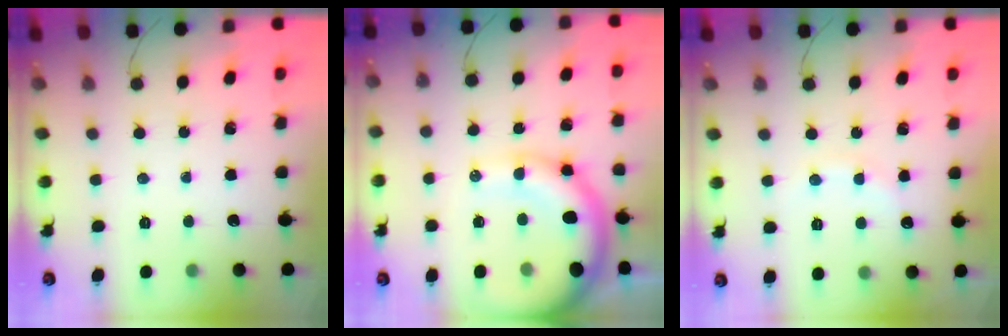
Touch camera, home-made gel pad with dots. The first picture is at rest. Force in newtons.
{"total": 15.8, "press": 15.5, "slide": 3.0}
{"total": 6.3, "press": 6.1, "slide": 1.5}